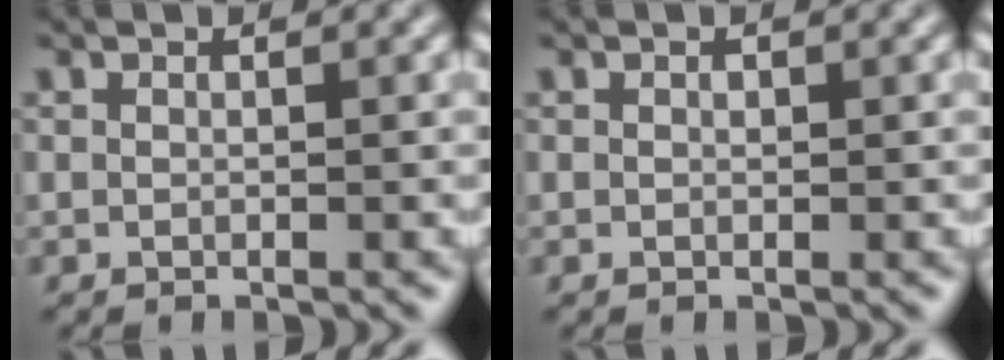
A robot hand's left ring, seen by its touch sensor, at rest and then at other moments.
{"total": 0.0}